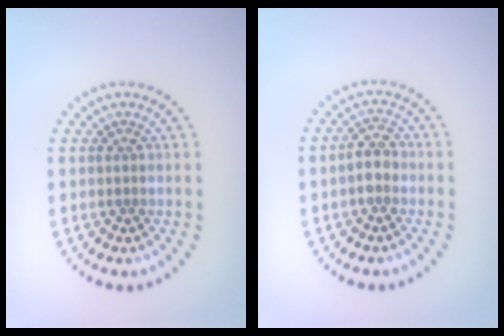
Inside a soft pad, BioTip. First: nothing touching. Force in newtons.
{"total": 1.9, "press": 1.8, "slide": 0.6}